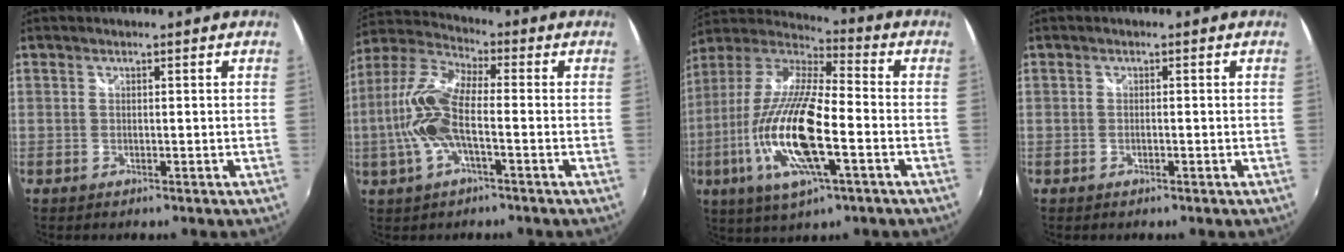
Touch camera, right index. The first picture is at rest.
{"total": 12.6, "force": [-2.5, 4.0, 11.7], "torque": [-0.253, 0.005, -0.053]}
{"total": 20.9, "force": [-6.2, 5.5, 19.2], "torque": [-0.388, -0.025, -0.125]}
{"total": 0.7, "force": [-0.5, 0.2, 0.5], "torque": [-0.011, 0.001, -0.009]}